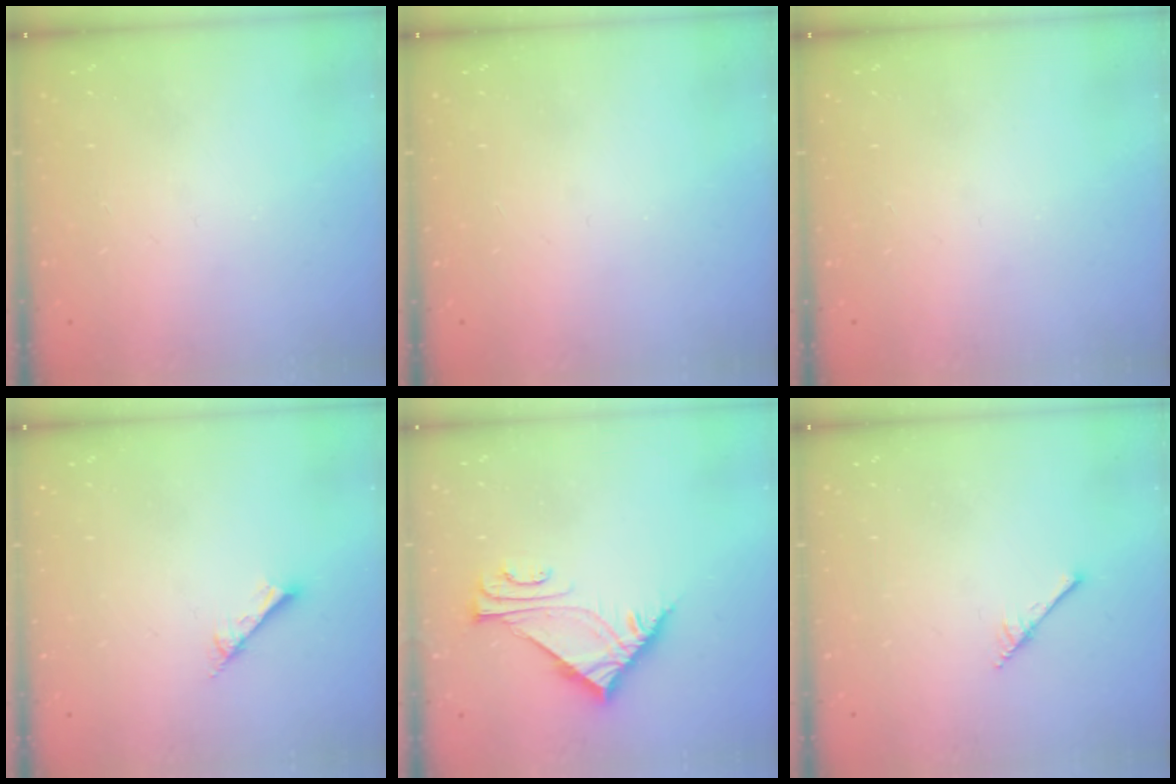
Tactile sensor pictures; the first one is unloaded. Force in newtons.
{"total": 0.0}
{"total": 0.0}
{"total": 2.7, "press": 2.7, "slide": 0.2}
{"total": 6.4, "press": 6.4, "slide": 0.1}
{"total": 1.9, "press": 1.9, "slide": 0.2}